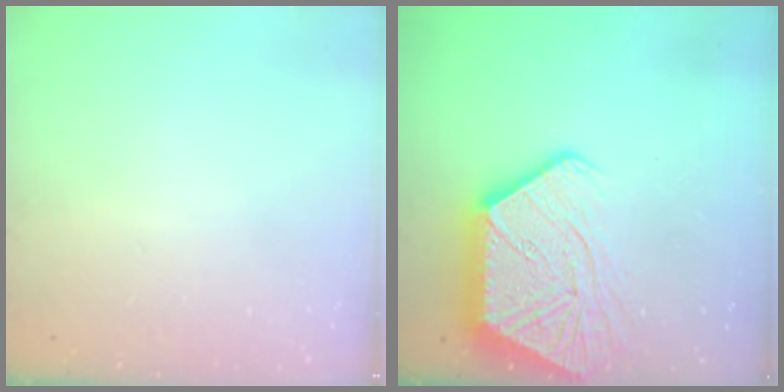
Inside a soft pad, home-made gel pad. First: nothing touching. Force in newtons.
{"total": 18.9, "press": 18.9, "slide": 1.4}